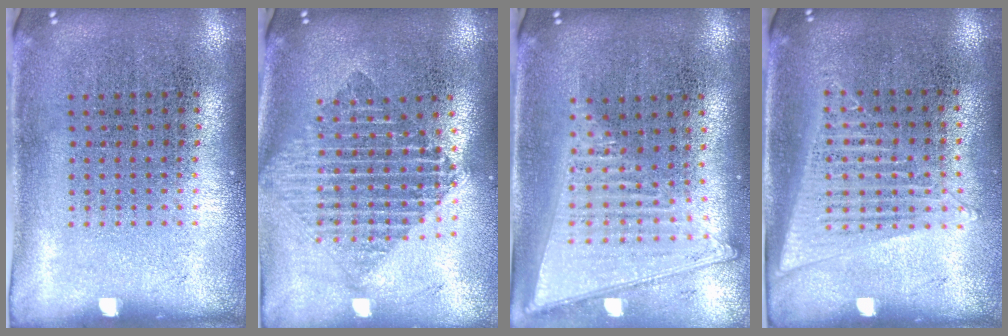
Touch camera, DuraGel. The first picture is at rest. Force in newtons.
{"total": 1.9, "press": 1.5, "slide": 1.1}
{"total": 1.8, "press": 1.6, "slide": 0.7}
{"total": 1.4, "press": 1.3, "slide": 0.5}